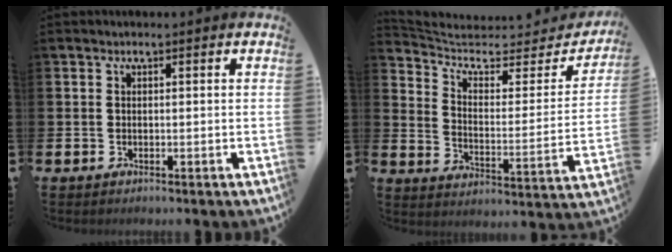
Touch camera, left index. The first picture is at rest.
{"total": 6.2, "force": [5.2, 2.5, 2.2], "torque": [-0.068, -0.045, 0.084]}